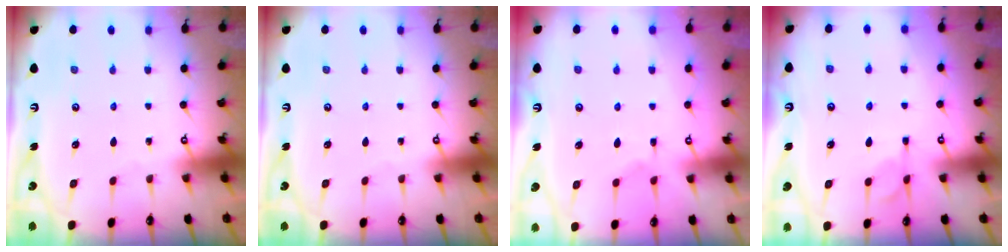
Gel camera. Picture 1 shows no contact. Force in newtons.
{"total": 0.0}
{"total": 1.6, "press": 0.9, "slide": 1.4}
{"total": 5.0, "press": 4.9, "slide": 0.7}